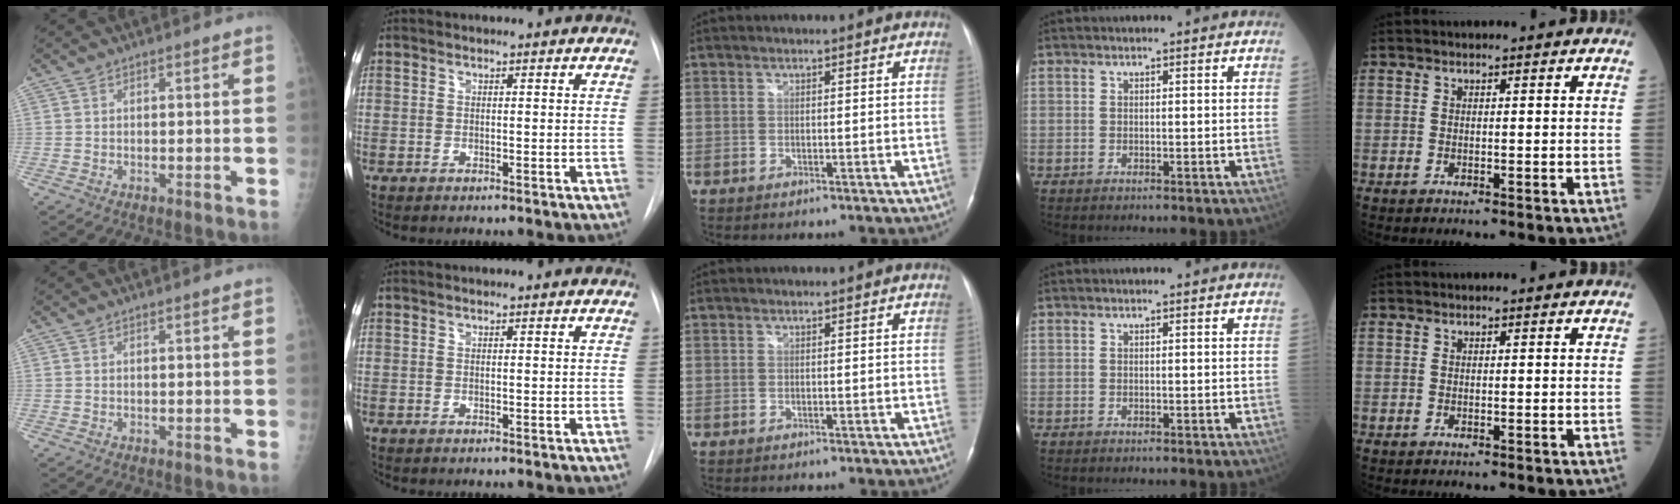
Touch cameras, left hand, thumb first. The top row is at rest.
{}